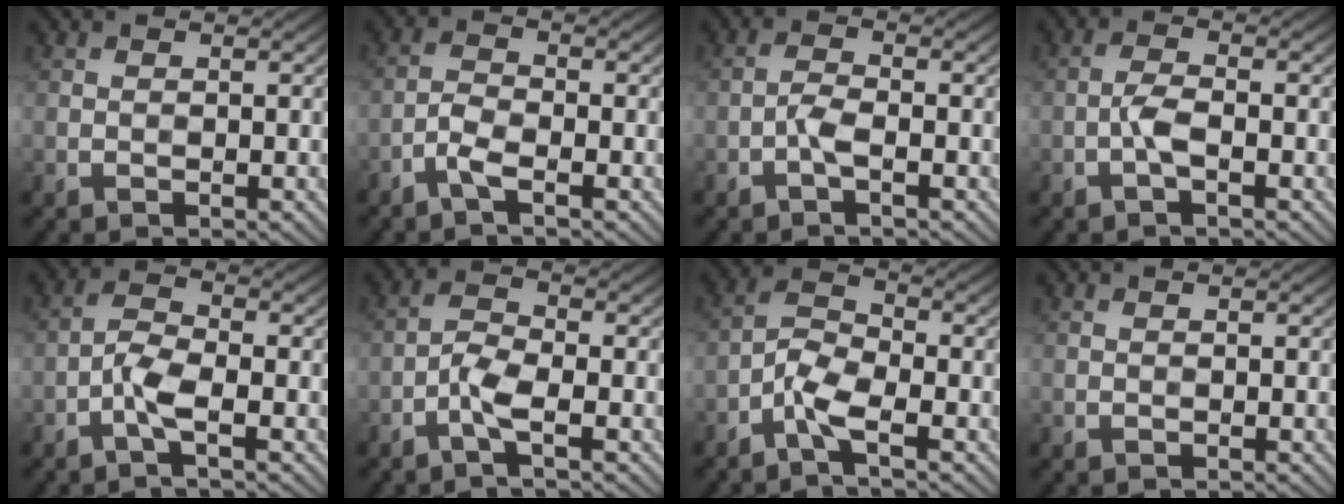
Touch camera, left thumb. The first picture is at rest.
{"total": 2.7, "force": [-1.8, 0.7, 1.9], "torque": [-0.048, 0.000, -0.046]}
{"total": 2.1, "force": [-1.0, 0.6, 1.8], "torque": [-0.042, 0.004, -0.026]}
{"total": 2.6, "force": [-1.0, 0.8, 2.3], "torque": [-0.053, 0.005, -0.026]}
{"total": 3.6, "force": [-1.8, 1.0, 2.9], "torque": [-0.070, 0.005, -0.046]}
{"total": 3.2, "force": [-1.8, 0.8, 2.6], "torque": [-0.063, 0.005, -0.045]}
{"total": 4.4, "force": [-2.7, 1.3, 3.3], "torque": [-0.075, 0.002, -0.067]}
{"total": 0.0}